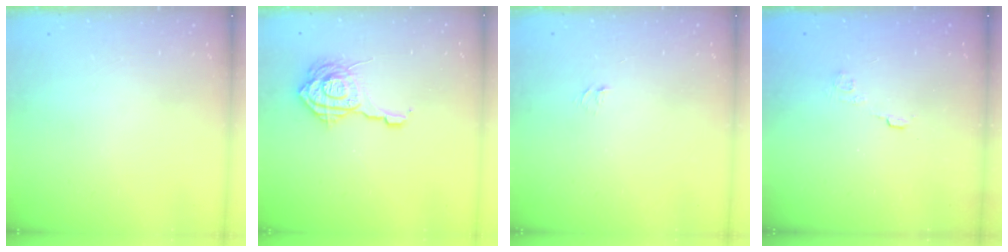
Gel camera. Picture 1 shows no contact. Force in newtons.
{"total": 13.5, "press": 13.4, "slide": 1.6}
{"total": 3.7, "press": 3.7, "slide": 0.3}
{"total": 2.4, "press": 2.1, "slide": 1.3}